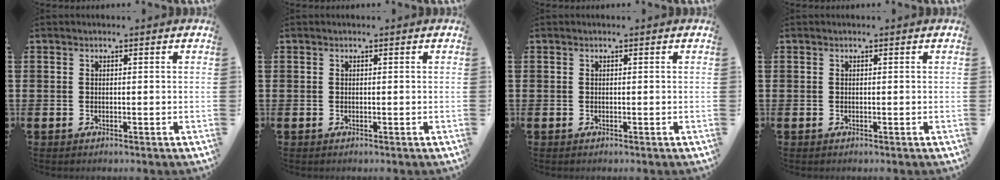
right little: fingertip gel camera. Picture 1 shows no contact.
{"total": 0.0}
{"total": 0.0}
{"total": 0.0}